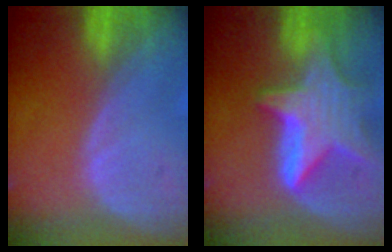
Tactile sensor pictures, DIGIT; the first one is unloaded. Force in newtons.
{"total": 9.5, "press": 9.5, "slide": 0.7}